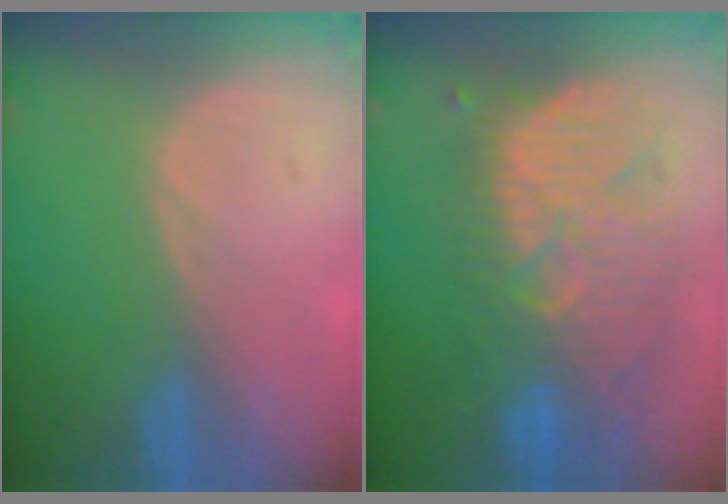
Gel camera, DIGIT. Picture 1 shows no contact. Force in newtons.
{"total": 11.6, "press": 10.8, "slide": 4.1}